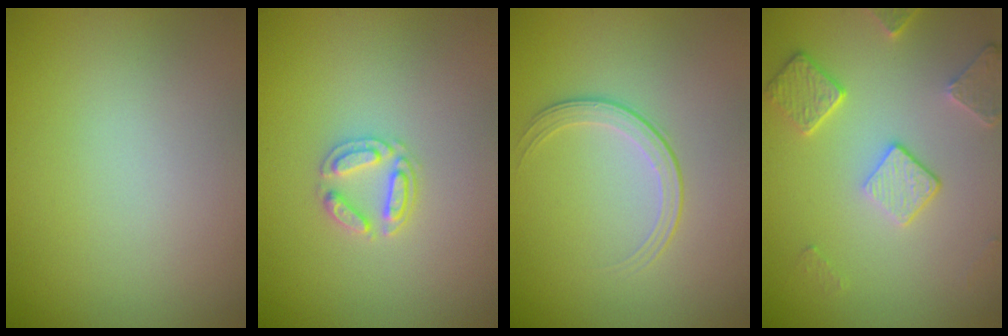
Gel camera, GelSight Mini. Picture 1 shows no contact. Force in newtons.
{"total": 2.2, "press": 2.2, "slide": 0.3}
{"total": 1.9, "press": 1.3, "slide": 1.5}
{"total": 3.6, "press": 3.0, "slide": 1.9}